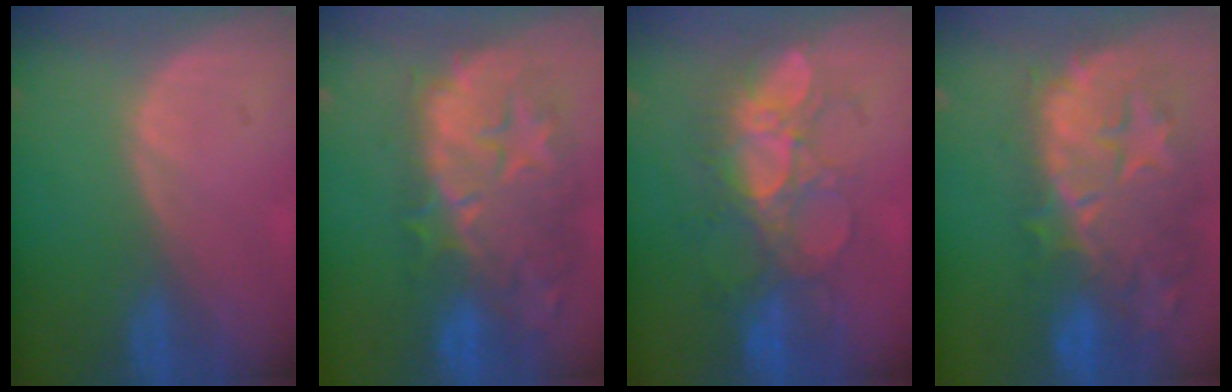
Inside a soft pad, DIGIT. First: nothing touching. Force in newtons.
{"total": 12.9, "press": 11.5, "slide": 5.8}
{"total": 8.6, "press": 8.3, "slide": 2.1}
{"total": 14.2, "press": 12.0, "slide": 7.6}